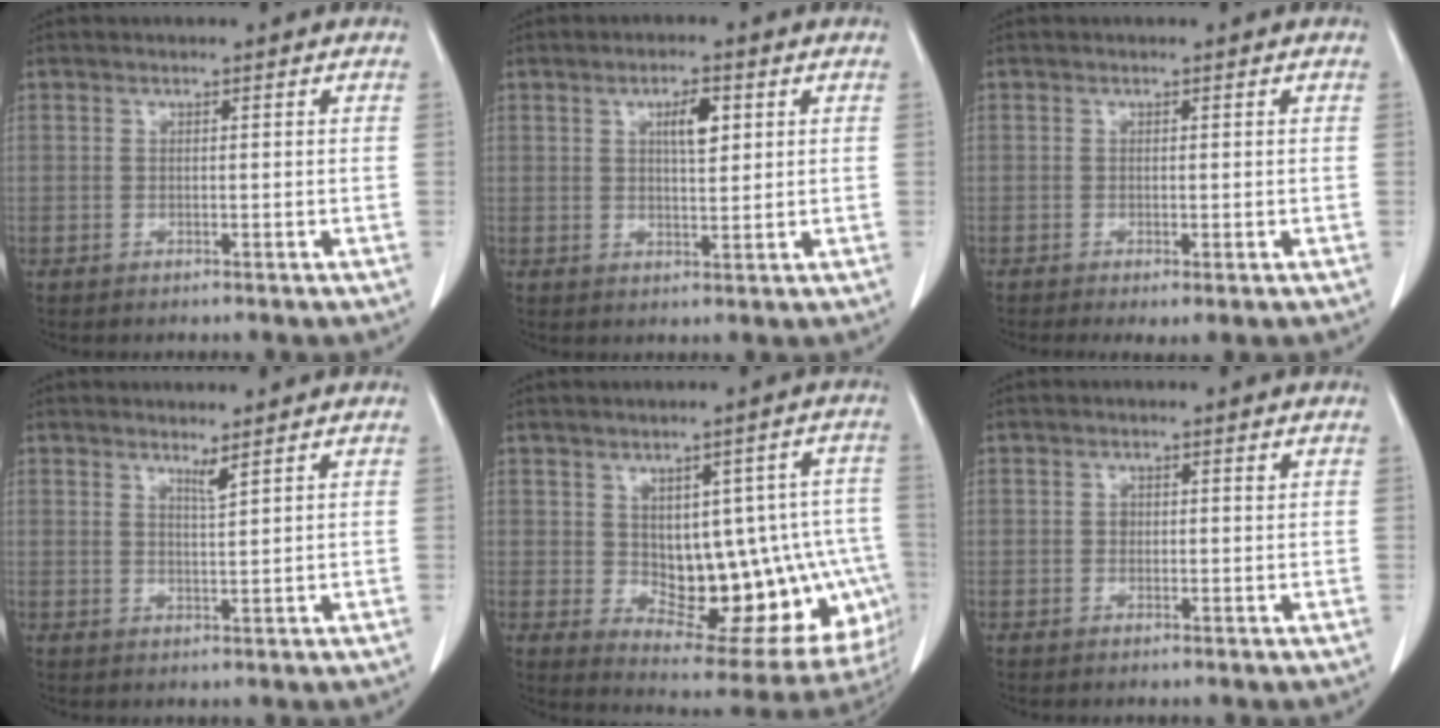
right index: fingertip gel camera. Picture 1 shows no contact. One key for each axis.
{"total": 4.2, "fx": 1.5, "fy": 1.3, "fz": 3.7, "tx": -0.063, "ty": 0.002, "tz": 0.025}
{"total": 2.5, "fx": -1.0, "fy": 0.5, "fz": 2.2, "tx": -0.033, "ty": -0.008, "tz": -0.011}
{"total": 1.7, "fx": 1.4, "fy": -0.4, "fz": 0.9, "tx": -0.017, "ty": -0.013, "tz": 0.025}
{"total": 18.5, "fx": -1.7, "fy": 9.5, "fz": 15.8, "tx": -0.144, "ty": 0.024, "tz": 0.009}
{"total": 1.1, "fx": 0.3, "fy": 0.8, "fz": 0.7, "tx": -0.010, "ty": 0.005, "tz": 0.007}